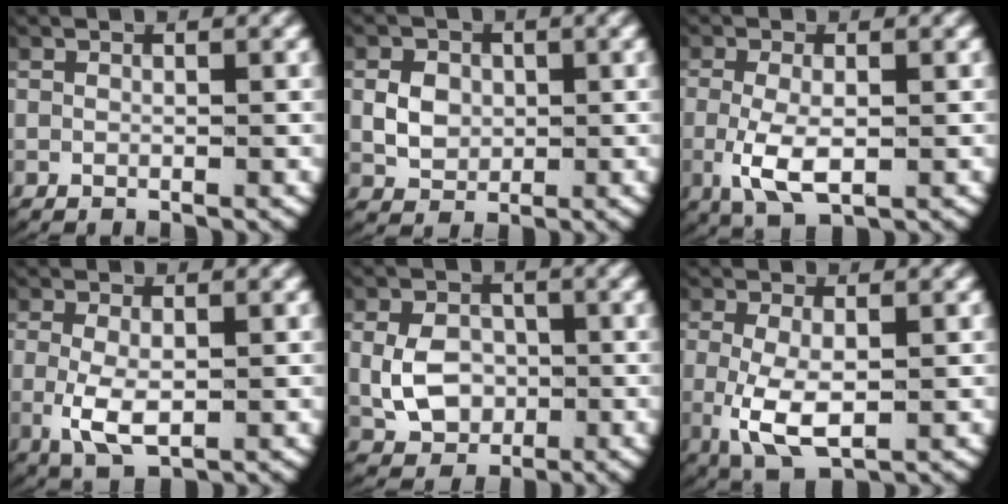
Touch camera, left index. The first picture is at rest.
{"total": 2.8, "force": [0.0, 2.4, 1.5], "torque": [-0.026, -0.008, 0.011]}
{"total": 4.5, "force": [-1.1, 2.2, 3.8], "torque": [-0.084, -0.013, -0.012]}
{"total": 4.3, "force": [-0.9, 2.3, 3.5], "torque": [-0.081, -0.015, -0.007]}
{"total": 4.7, "force": [-0.6, 3.9, 2.6], "torque": [-0.053, -0.016, -0.003]}
{"total": 5.8, "force": [-1.4, 3.1, 4.6], "torque": [-0.107, -0.021, -0.010]}